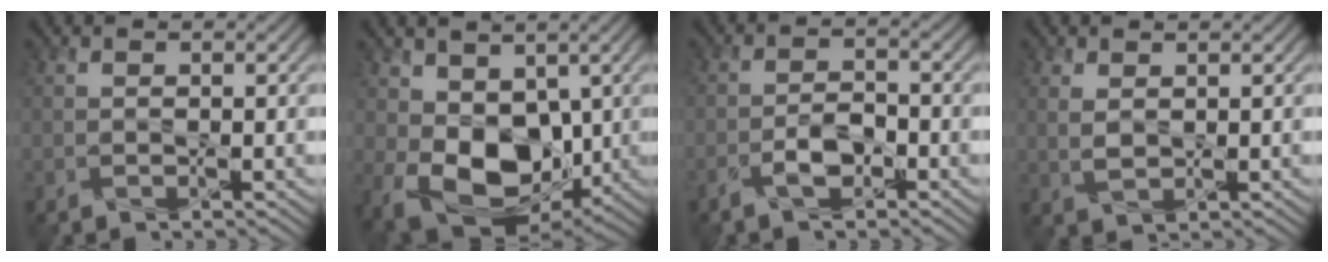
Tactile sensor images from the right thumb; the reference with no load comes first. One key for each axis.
{"total": 10.5, "fx": 0.4, "fy": 7.4, "fz": 7.4, "tx": -0.161, "ty": -0.031, "tz": 0.006}
{"total": 3.8, "fx": -2.2, "fy": 1.5, "fz": 2.7, "tx": -0.056, "ty": 0.004, "tz": -0.047}
{"total": 2.2, "fx": 0.9, "fy": 1.2, "fz": 1.6, "tx": -0.045, "ty": -0.002, "tz": 0.022}